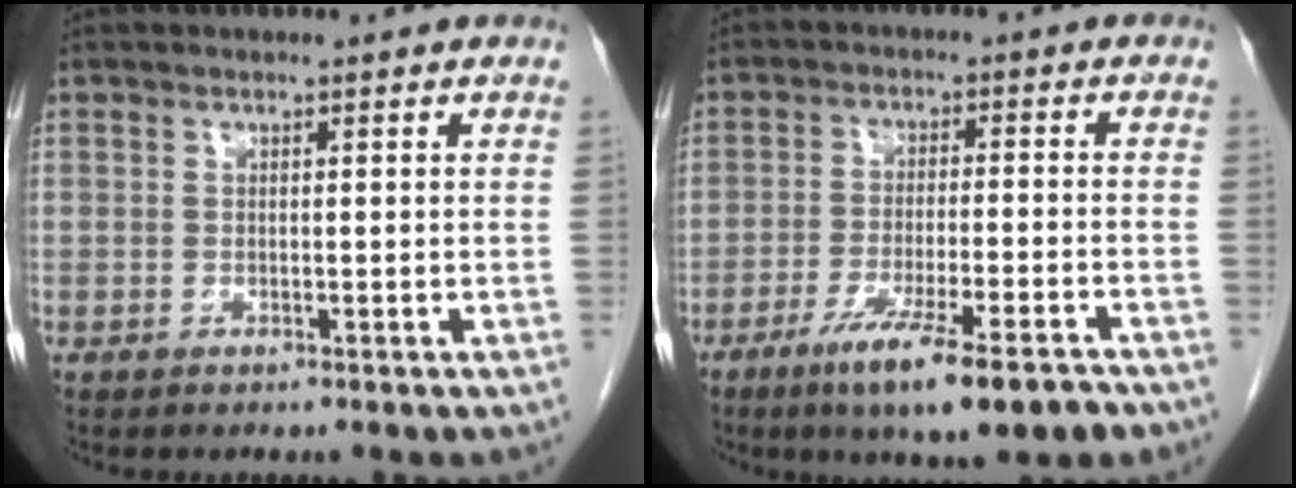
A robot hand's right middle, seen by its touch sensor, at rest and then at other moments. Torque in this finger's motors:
{"motor_torque": [1.34, -0.79, 0.19, 0.09]}